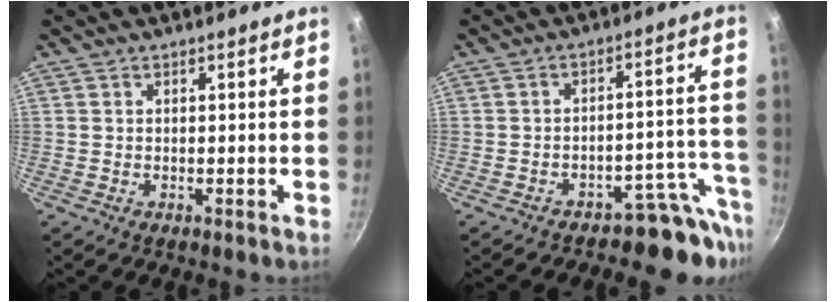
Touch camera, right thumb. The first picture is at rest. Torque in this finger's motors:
{"motor_torque": [-0.17, 0.07, -0.11, -0.10, 0.03]}